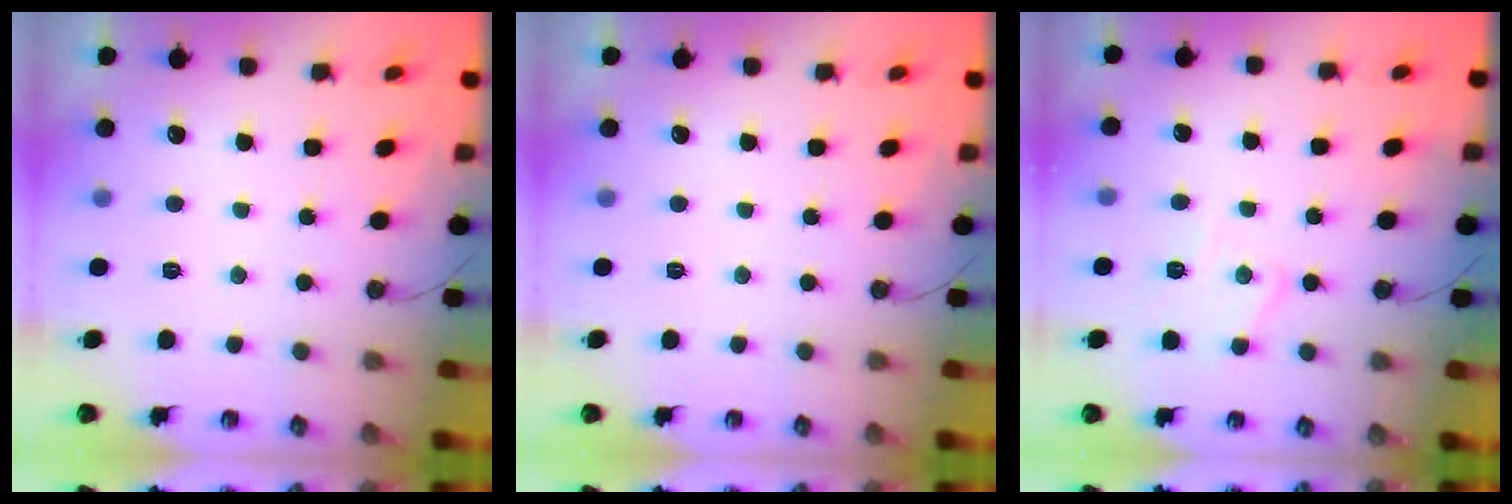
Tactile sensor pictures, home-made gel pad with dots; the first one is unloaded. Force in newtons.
{"total": 0.0}
{"total": 9.6, "press": 9.6, "slide": 0.6}